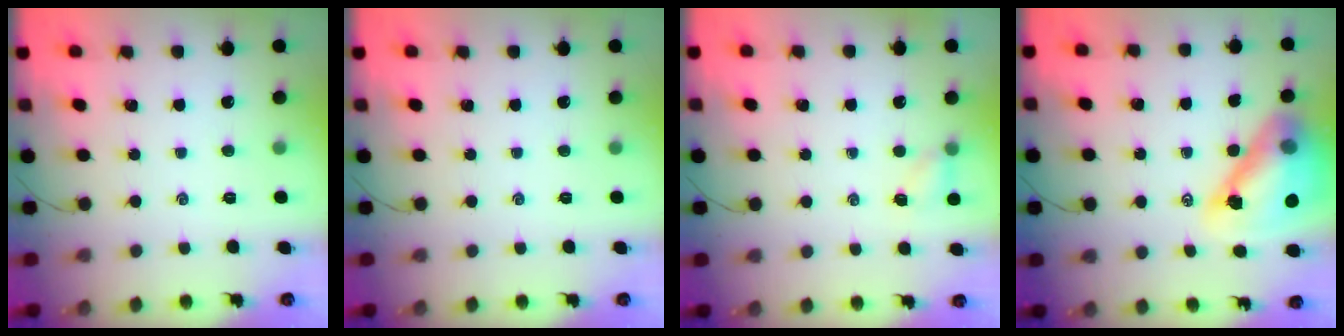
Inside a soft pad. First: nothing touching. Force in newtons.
{"total": 0.0}
{"total": 4.2, "press": 3.9, "slide": 1.4}
{"total": 16.3, "press": 15.7, "slide": 4.2}